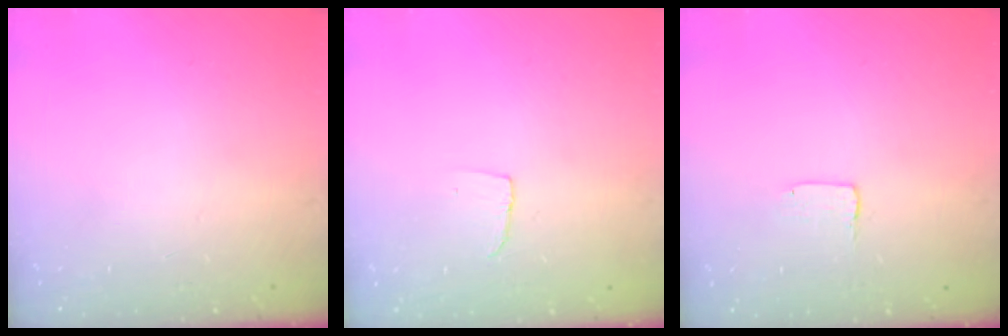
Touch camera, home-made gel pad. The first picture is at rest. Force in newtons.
{"total": 4.2, "press": 4.2, "slide": 0.3}
{"total": 1.3, "press": 1.2, "slide": 0.1}